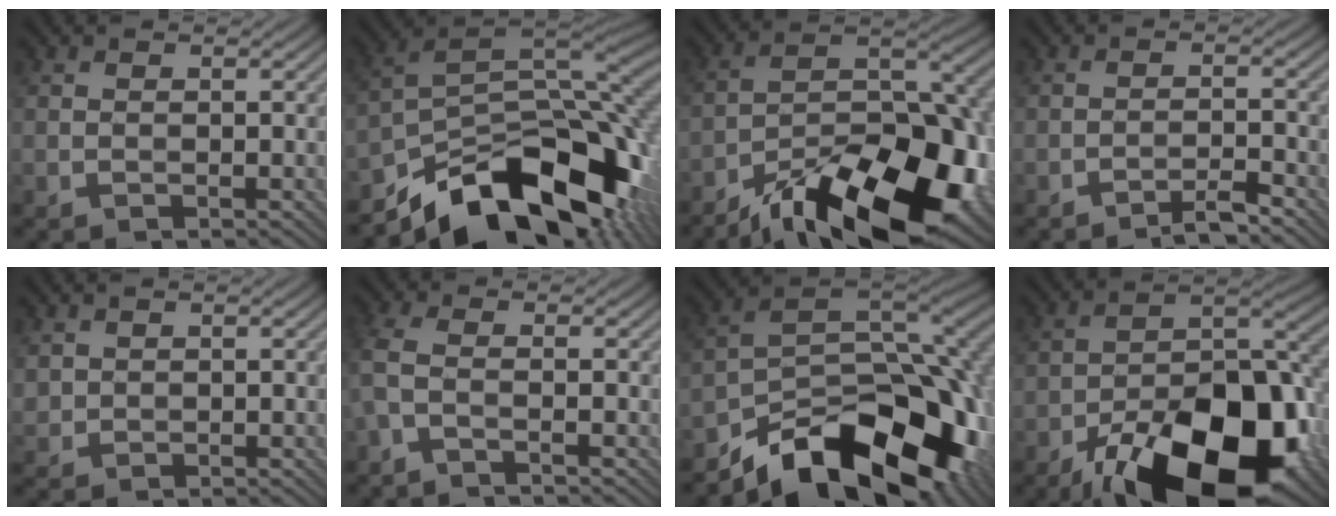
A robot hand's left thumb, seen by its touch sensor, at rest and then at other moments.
{"total": 17.2, "force": [-10.2, 8.2, 11.2], "torque": [-0.184, -0.024, -0.173]}
{"total": 17.5, "force": [-11.0, 7.0, 11.7], "torque": [-0.192, -0.009, -0.192]}
{"total": 3.0, "force": [-2.5, 0.3, 1.6], "torque": [-0.024, 0.011, -0.048]}
{"total": 1.5, "force": [0.8, 1.2, 0.4], "torque": [-0.015, -0.003, 0.020]}
{"total": 3.0, "force": [-1.4, 0.6, 2.6], "torque": [-0.068, 0.000, -0.045]}
{"total": 16.6, "force": [-10.8, 8.1, 9.6], "torque": [-0.154, -0.023, -0.169]}
{"total": 19.1, "force": [-10.9, 8.9, 12.9], "torque": [-0.178, -0.012, -0.182]}